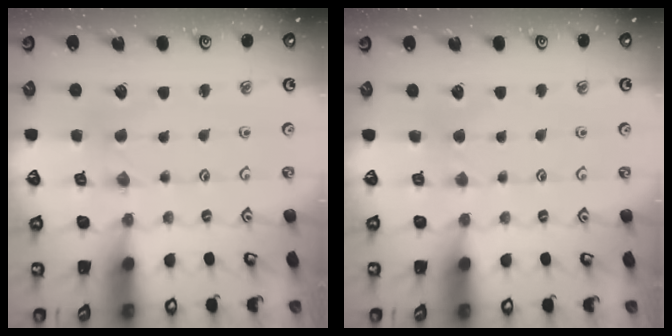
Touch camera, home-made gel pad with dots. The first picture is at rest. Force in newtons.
{"total": 2.2, "press": 2.2, "slide": 0.3}